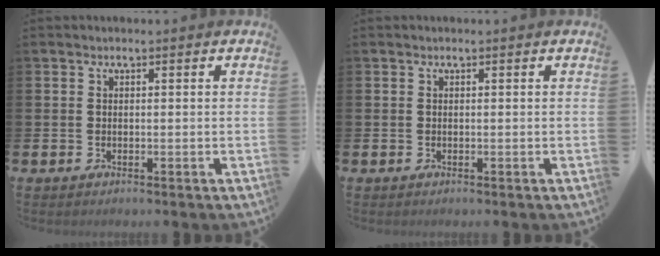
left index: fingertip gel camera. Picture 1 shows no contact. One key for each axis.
{"total": 0.0}